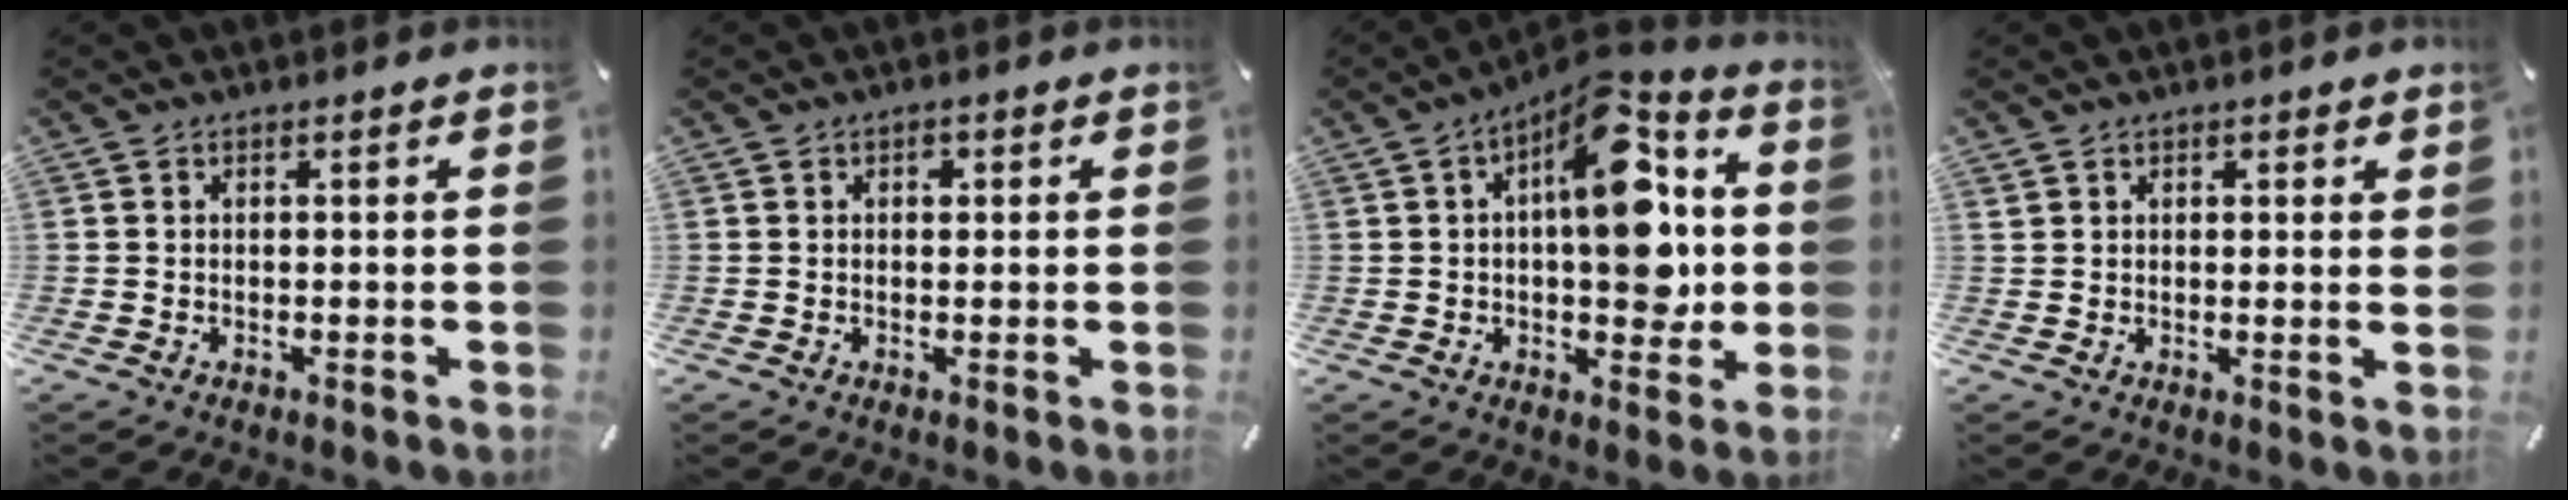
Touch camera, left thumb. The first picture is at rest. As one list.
[{"total": 1.2, "force": [0.3, 1.0, 0.6], "torque": [-0.006, 0.002, 0.002]}, {"total": 16.8, "force": [3.2, 8.7, 13.9], "torque": [-0.176, -0.021, 0.056]}, {"total": 1.6, "force": [1.2, 0.9, 0.6], "torque": [-0.013, 0.000, 0.023]}]